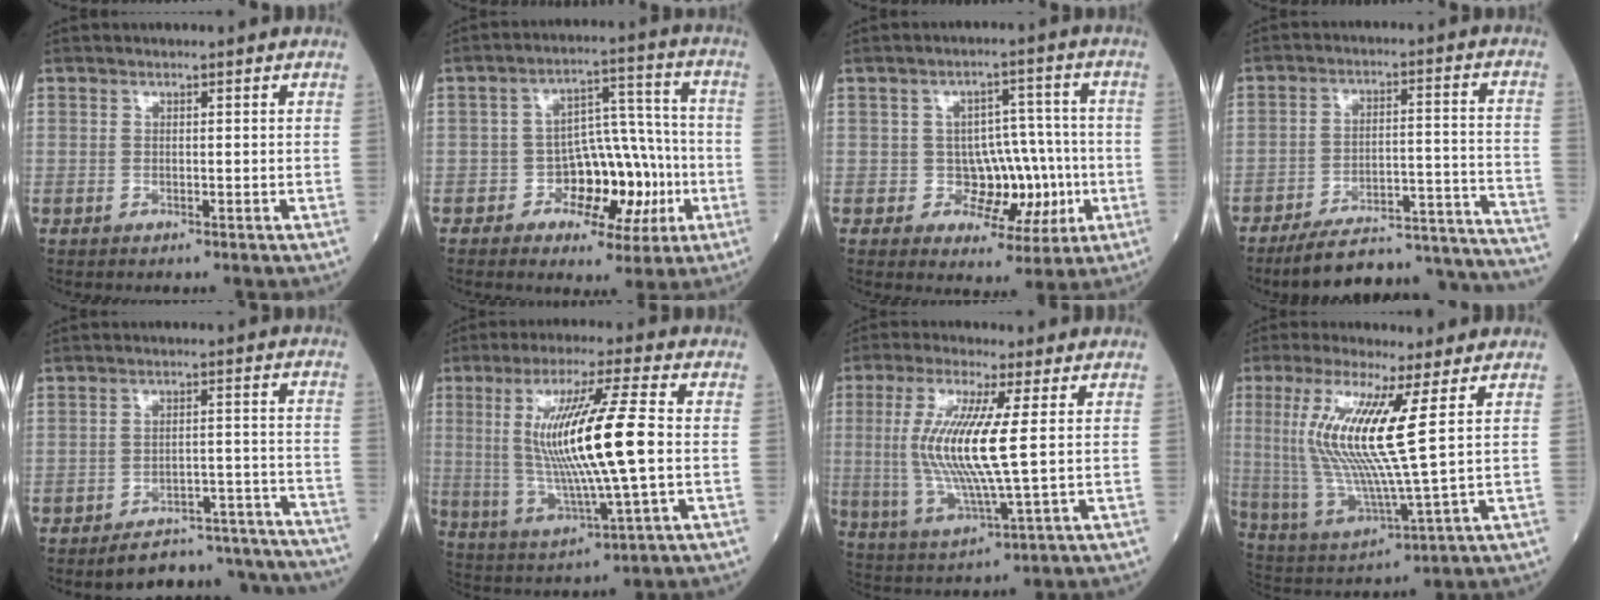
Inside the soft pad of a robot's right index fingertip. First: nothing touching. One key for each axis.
{"total": 10.3, "fx": -2.8, "fy": 6.4, "fz": 7.6, "tx": -0.100, "ty": 0.033, "tz": -0.032}
{"total": 7.8, "fx": -1.2, "fy": 5.8, "fz": 5.1, "tx": -0.049, "ty": 0.024, "tz": -0.004}
{"total": 24.4, "fx": -23.3, "fy": 1.7, "fz": 7.1, "tx": -0.041, "ty": 0.017, "tz": -0.313}
{"total": 17.2, "fx": -16.8, "fy": 2.5, "fz": 2.9, "tx": -0.004, "ty": 0.029, "tz": -0.211}
{"total": 15.7, "fx": 0.8, "fy": 0.3, "fz": 15.6, "tx": -0.306, "ty": -0.005, "tz": 0.016}
{"total": 12.7, "fx": 1.2, "fy": 0.8, "fz": 12.6, "tx": -0.274, "ty": -0.010, "tz": 0.023}
{"total": 14.3, "fx": 3.4, "fy": 0.1, "fz": 13.8, "tx": -0.306, "ty": -0.015, "tz": 0.066}